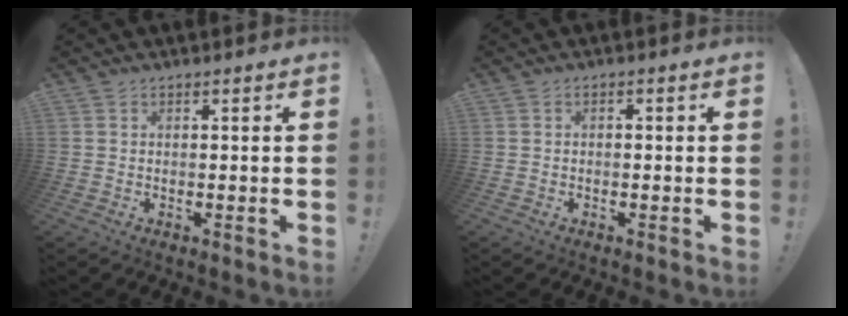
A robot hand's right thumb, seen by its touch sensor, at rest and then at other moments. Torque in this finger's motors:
{"motor_torque": [-0.22, -0.35, -0.18, 0.09, 0.01]}